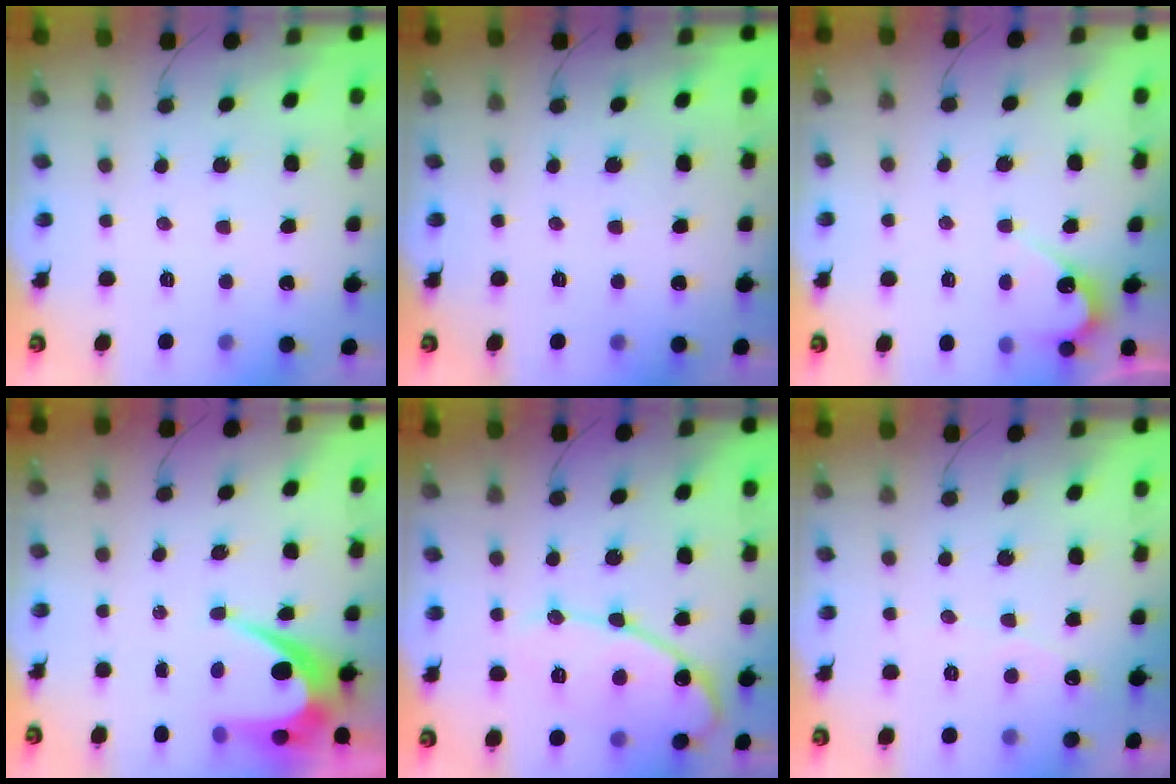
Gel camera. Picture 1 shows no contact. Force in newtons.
{"total": 0.0}
{"total": 5.0, "press": 5.0, "slide": 0.2}
{"total": 8.0, "press": 8.0, "slide": 0.4}
{"total": 14.6, "press": 14.6, "slide": 1.1}
{"total": 2.7, "press": 2.7, "slide": 0.1}